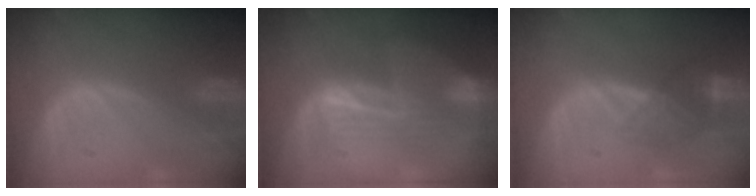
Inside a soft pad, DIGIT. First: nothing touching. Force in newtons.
{"total": 8.3, "press": 7.2, "slide": 4.3}
{"total": 4.2, "press": 3.8, "slide": 1.7}